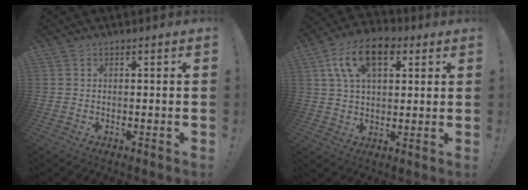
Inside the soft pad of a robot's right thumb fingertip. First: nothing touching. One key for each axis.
{"total": 14.6, "fx": 6.0, "fy": 8.3, "fz": 10.4, "tx": -0.182, "ty": -0.003, "tz": 0.111}